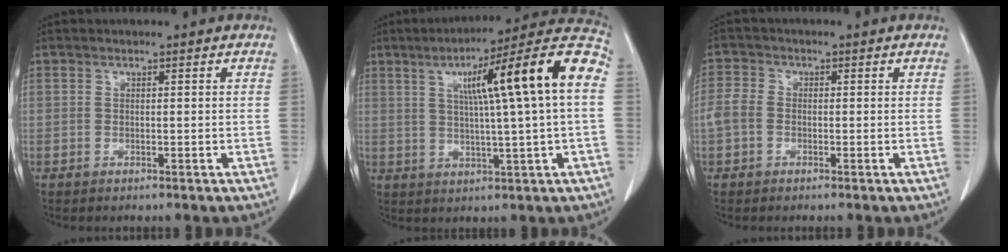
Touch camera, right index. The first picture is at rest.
{"total": 17.3, "force": [3.4, 0.0, 17.0], "torque": [-0.242, 0.029, 0.043]}
{"total": 3.1, "force": [-0.7, 2.4, 1.8], "torque": [-0.054, 0.012, -0.015]}